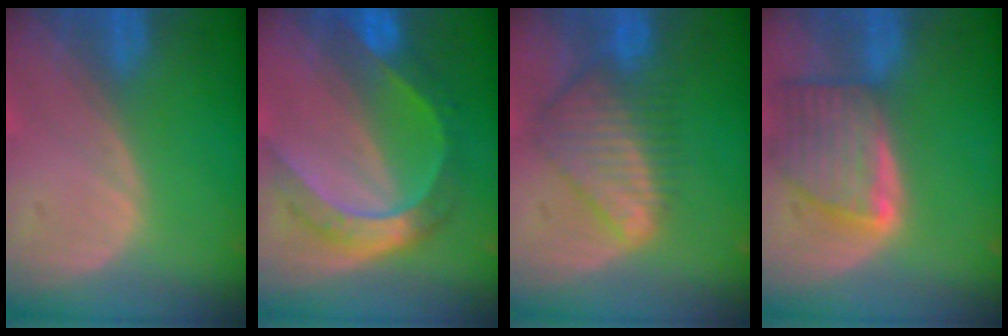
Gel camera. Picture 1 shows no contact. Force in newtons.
{"total": 8.3, "press": 8.3, "slide": 0.9}
{"total": 8.4, "press": 7.3, "slide": 4.1}
{"total": 7.9, "press": 7.2, "slide": 3.3}